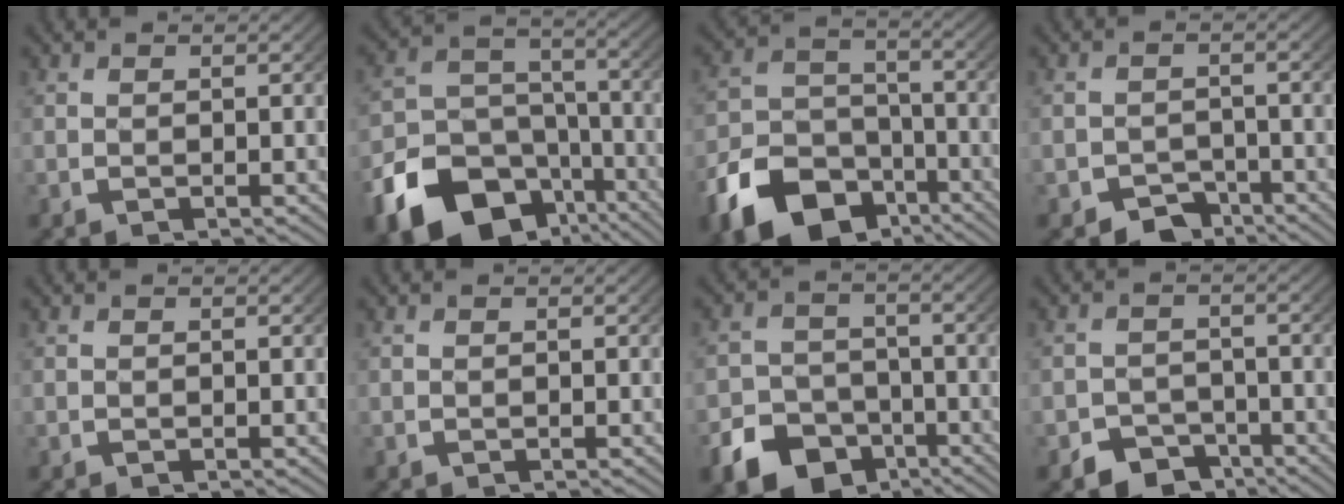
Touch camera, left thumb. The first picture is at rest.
{"total": 14.1, "force": [-7.5, 9.4, 7.4], "torque": [-0.127, -0.049, -0.112]}
{"total": 13.3, "force": [-7.6, 9.0, 6.1], "torque": [-0.108, -0.040, -0.115]}
{"total": 4.2, "force": [-3.1, 2.5, 1.2], "torque": [-0.008, -0.019, -0.052]}
{"total": 0.0}
{"total": 0.0}
{"total": 10.4, "force": [-6.4, 7.4, 3.6], "torque": [-0.045, -0.035, -0.103]}
{"total": 5.5, "force": [-4.0, 3.6, 1.4], "torque": [-0.012, -0.022, -0.067]}